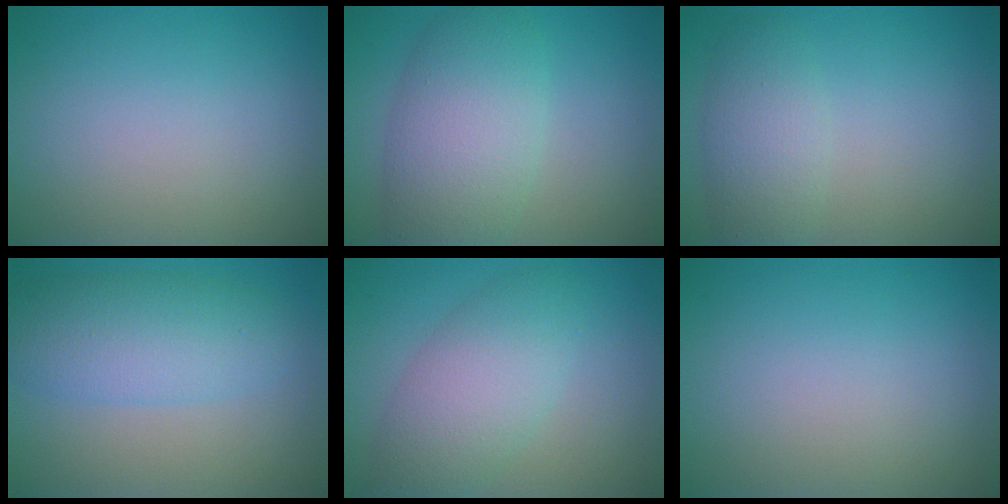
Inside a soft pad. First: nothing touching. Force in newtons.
{"total": 6.8, "press": 6.8, "slide": 0.3}
{"total": 3.4, "press": 3.4, "slide": 0.1}
{"total": 5.4, "press": 5.4, "slide": 0.2}
{"total": 5.2, "press": 5.2, "slide": 0.5}
{"total": 0.0}